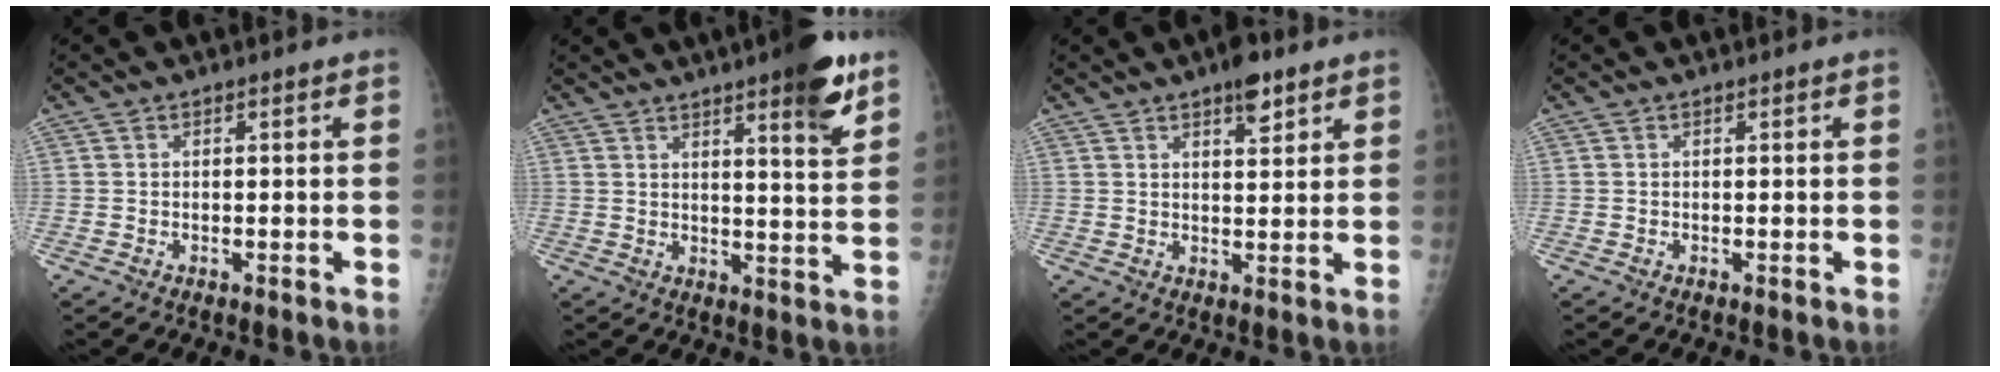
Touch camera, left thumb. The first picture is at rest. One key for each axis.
{"total": 10.6, "fx": 6.5, "fy": 1.7, "fz": 8.2, "tx": -0.097, "ty": -0.035, "tz": 0.085}
{"total": 5.2, "fx": 3.4, "fy": 1.9, "fz": 3.5, "tx": -0.040, "ty": -0.018, "tz": 0.048}
{"total": 0.0}